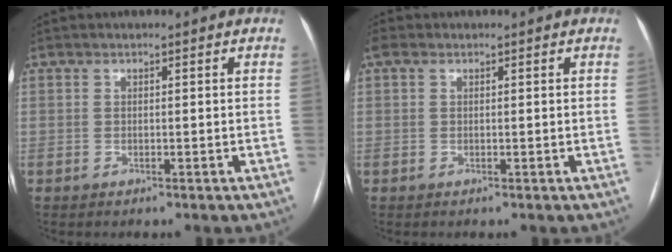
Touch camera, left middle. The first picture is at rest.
{"total": 1.1, "force": [0.7, 0.6, 0.7], "torque": [-0.019, 0.023, 0.014]}